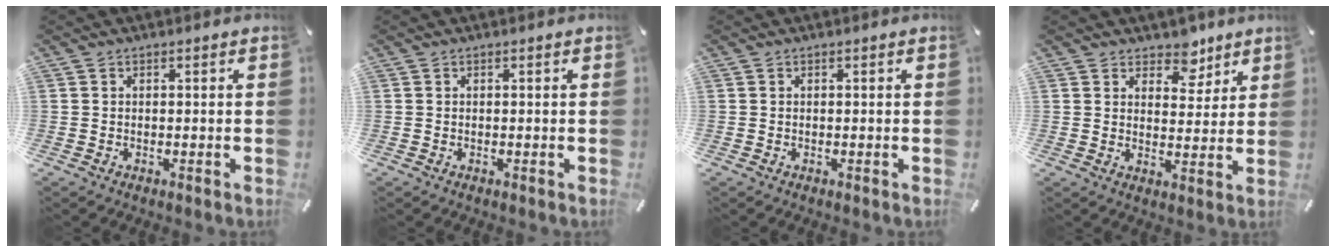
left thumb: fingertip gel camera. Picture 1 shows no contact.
{"total": 0.0}
{"total": 0.0}
{"total": 7.2, "force": [5.4, 4.7, 1.1], "torque": [-0.002, -0.041, 0.094]}